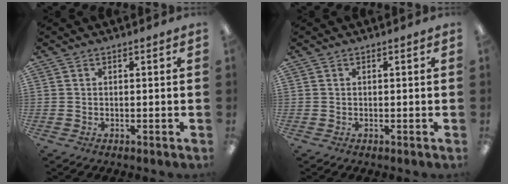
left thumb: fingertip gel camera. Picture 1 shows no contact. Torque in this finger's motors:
{"motor_torque": [0.00, 0.00, 0.00, 0.00, 0.00]}